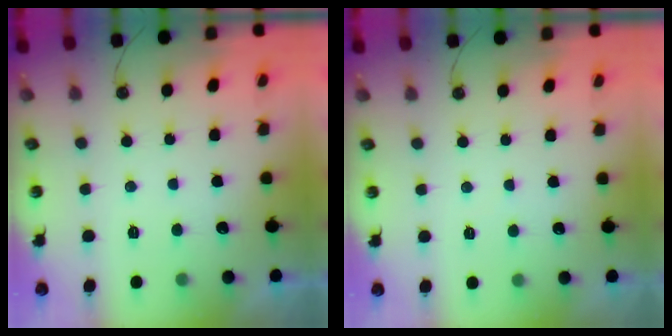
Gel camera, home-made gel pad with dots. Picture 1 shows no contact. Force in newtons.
{"total": 1.8, "press": 1.8, "slide": 0.4}